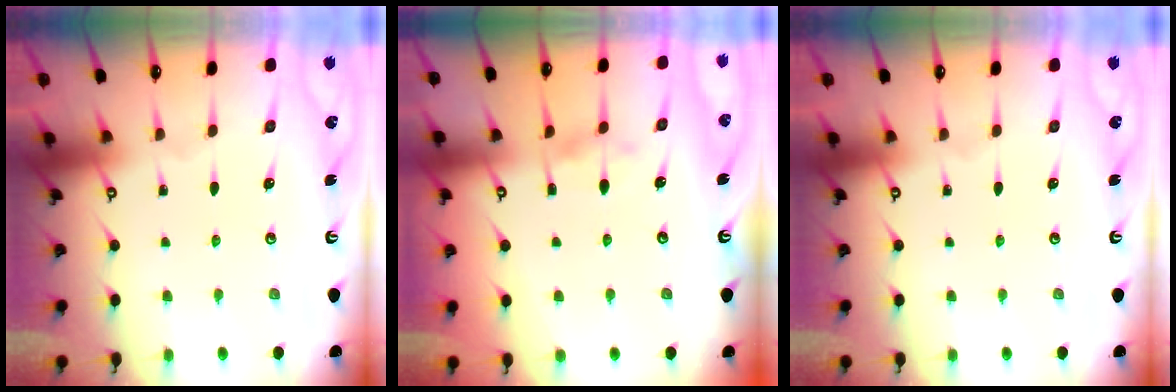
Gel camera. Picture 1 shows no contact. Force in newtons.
{"total": 4.8, "press": 4.8, "slide": 0.1}
{"total": 0.0}